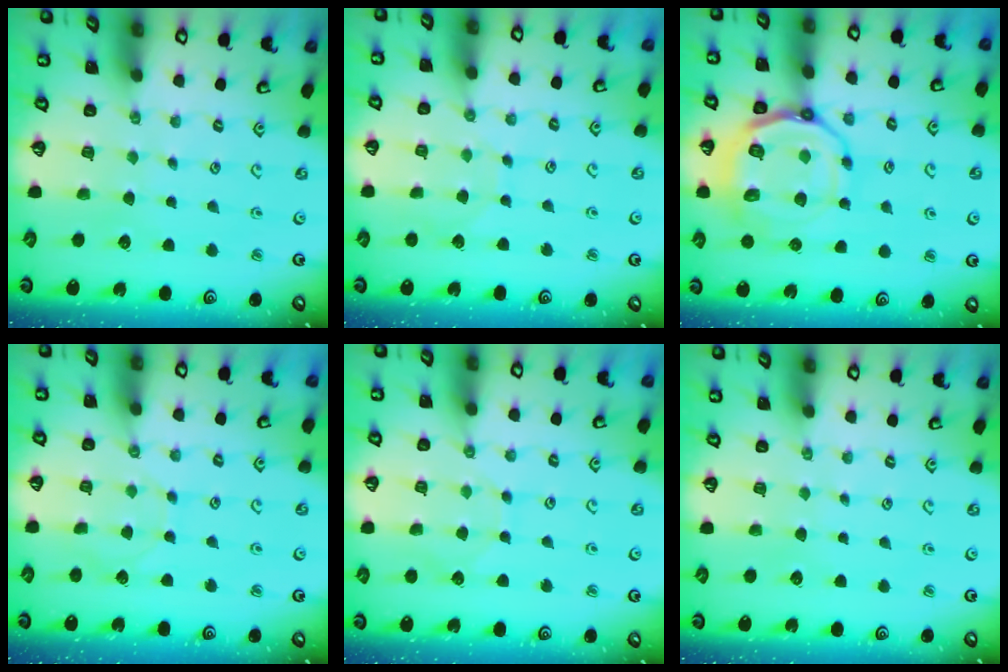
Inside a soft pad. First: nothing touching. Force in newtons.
{"total": 6.0, "press": 6.0, "slide": 0.2}
{"total": 16.0, "press": 15.9, "slide": 2.0}
{"total": 4.3, "press": 4.3, "slide": 0.1}
{"total": 6.1, "press": 6.1, "slide": 0.6}
{"total": 0.0}